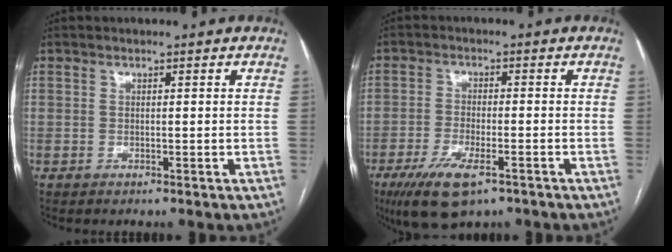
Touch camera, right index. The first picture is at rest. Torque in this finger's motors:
{"motor_torque": [1.09, -0.81, 0.51, 0.09]}